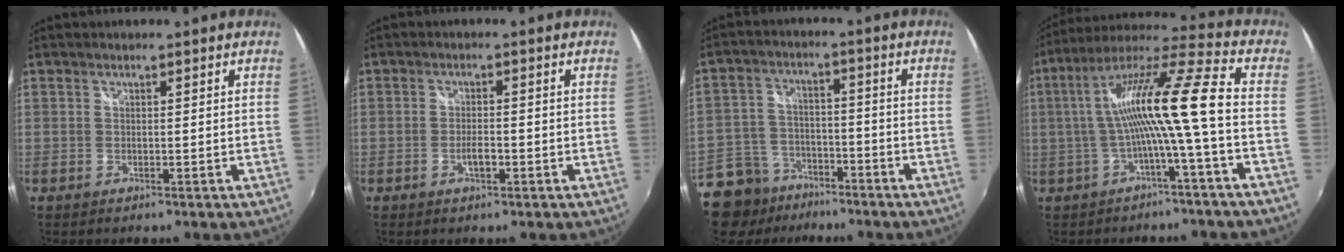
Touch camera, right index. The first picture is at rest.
{"total": 2.5, "force": [-1.0, 1.1, 2.0], "torque": [-0.040, -0.002, -0.019]}
{"total": 12.8, "force": [-8.4, 8.9, 3.6], "torque": [-0.114, 0.015, -0.129]}
{"total": 13.9, "force": [-1.9, -0.7, 13.7], "torque": [-0.252, 0.013, -0.030]}